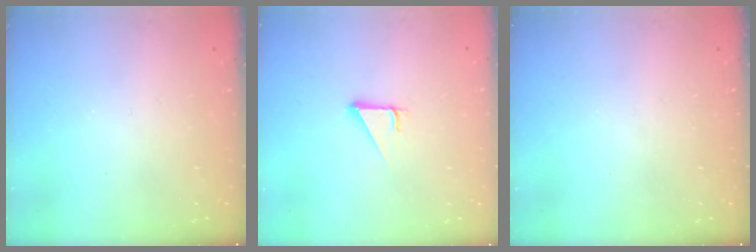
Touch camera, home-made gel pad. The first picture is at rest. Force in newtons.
{"total": 2.9, "press": 2.8, "slide": 0.2}
{"total": 0.0}